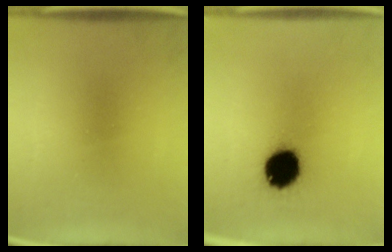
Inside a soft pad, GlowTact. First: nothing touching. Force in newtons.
{"total": 12.1}